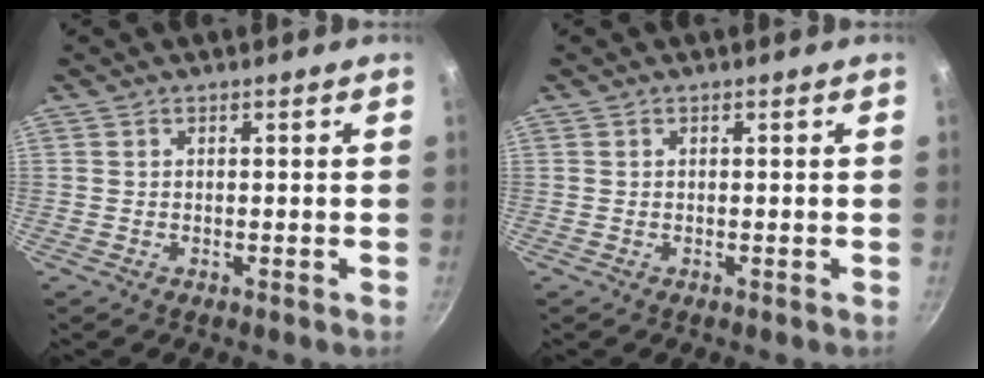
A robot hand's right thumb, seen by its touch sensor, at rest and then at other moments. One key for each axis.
{"total": 0.0}